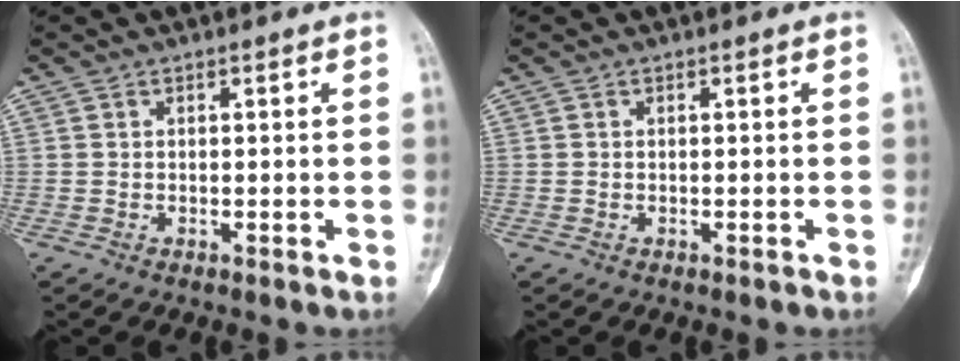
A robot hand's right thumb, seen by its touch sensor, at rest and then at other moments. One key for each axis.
{"total": 0.0}